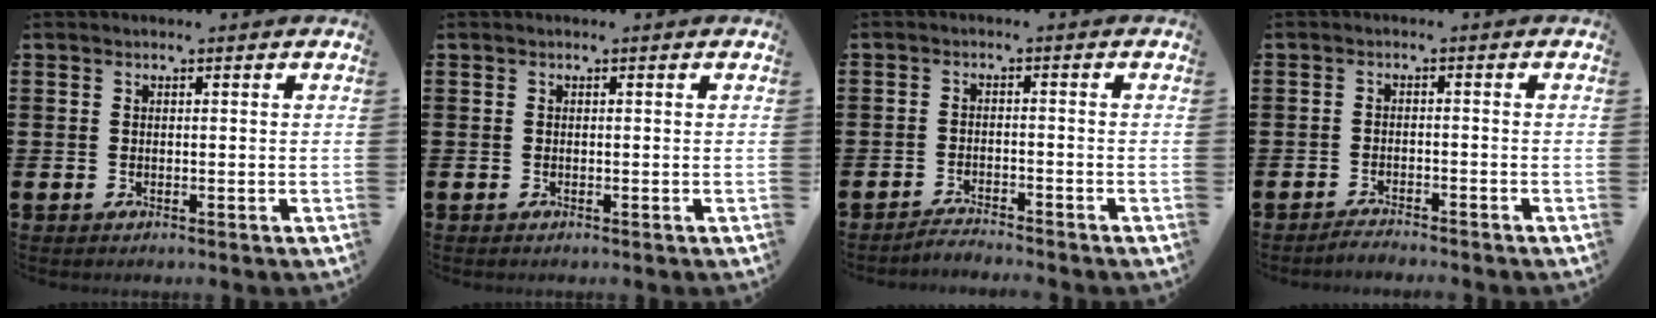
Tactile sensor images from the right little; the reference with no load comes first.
{"total": 0.0}
{"total": 2.0, "force": [-2.0, -0.2, 0.0], "torque": [-0.004, 0.005, -0.043]}
{"total": 1.7, "force": [-1.7, -0.1, 0.0], "torque": [-0.005, 0.004, -0.034]}